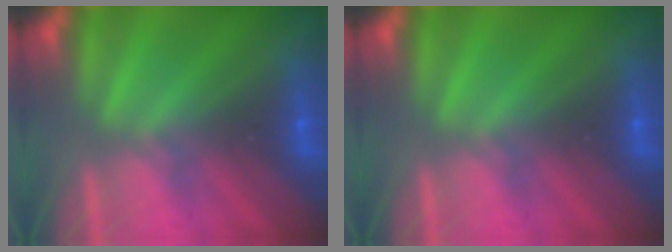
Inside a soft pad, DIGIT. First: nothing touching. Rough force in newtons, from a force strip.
{"total": 0.0}